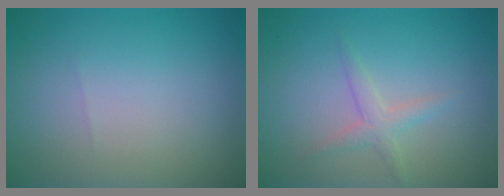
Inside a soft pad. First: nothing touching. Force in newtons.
{"total": 1.6, "press": 1.6, "slide": 0.1}